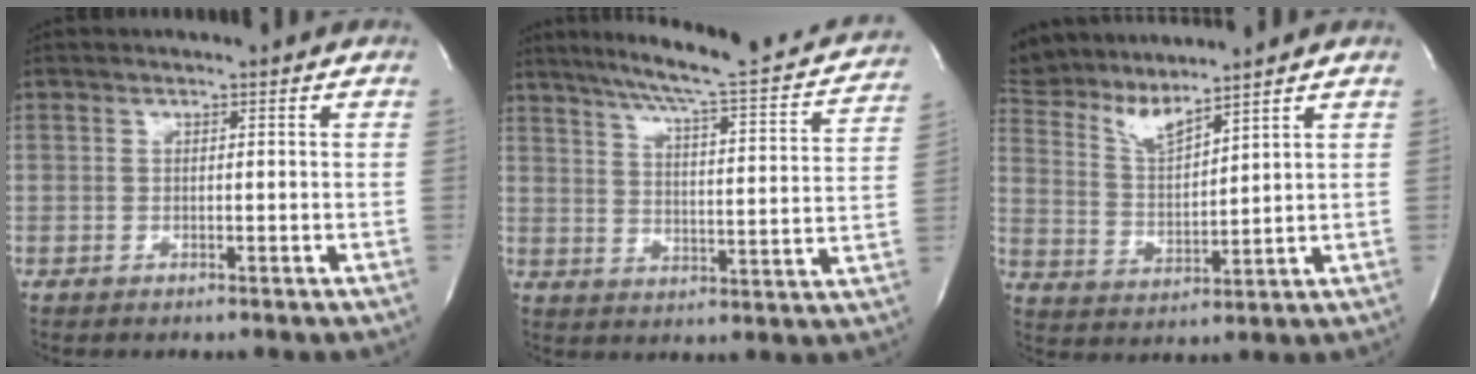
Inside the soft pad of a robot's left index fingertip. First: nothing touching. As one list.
[{"total": 22.5, "force": [19.8, 2.3, 10.5], "torque": [-0.157, -0.027, 0.247]}, {"total": 7.1, "force": [5.2, -0.4, 4.9], "torque": [-0.109, -0.001, 0.106]}]